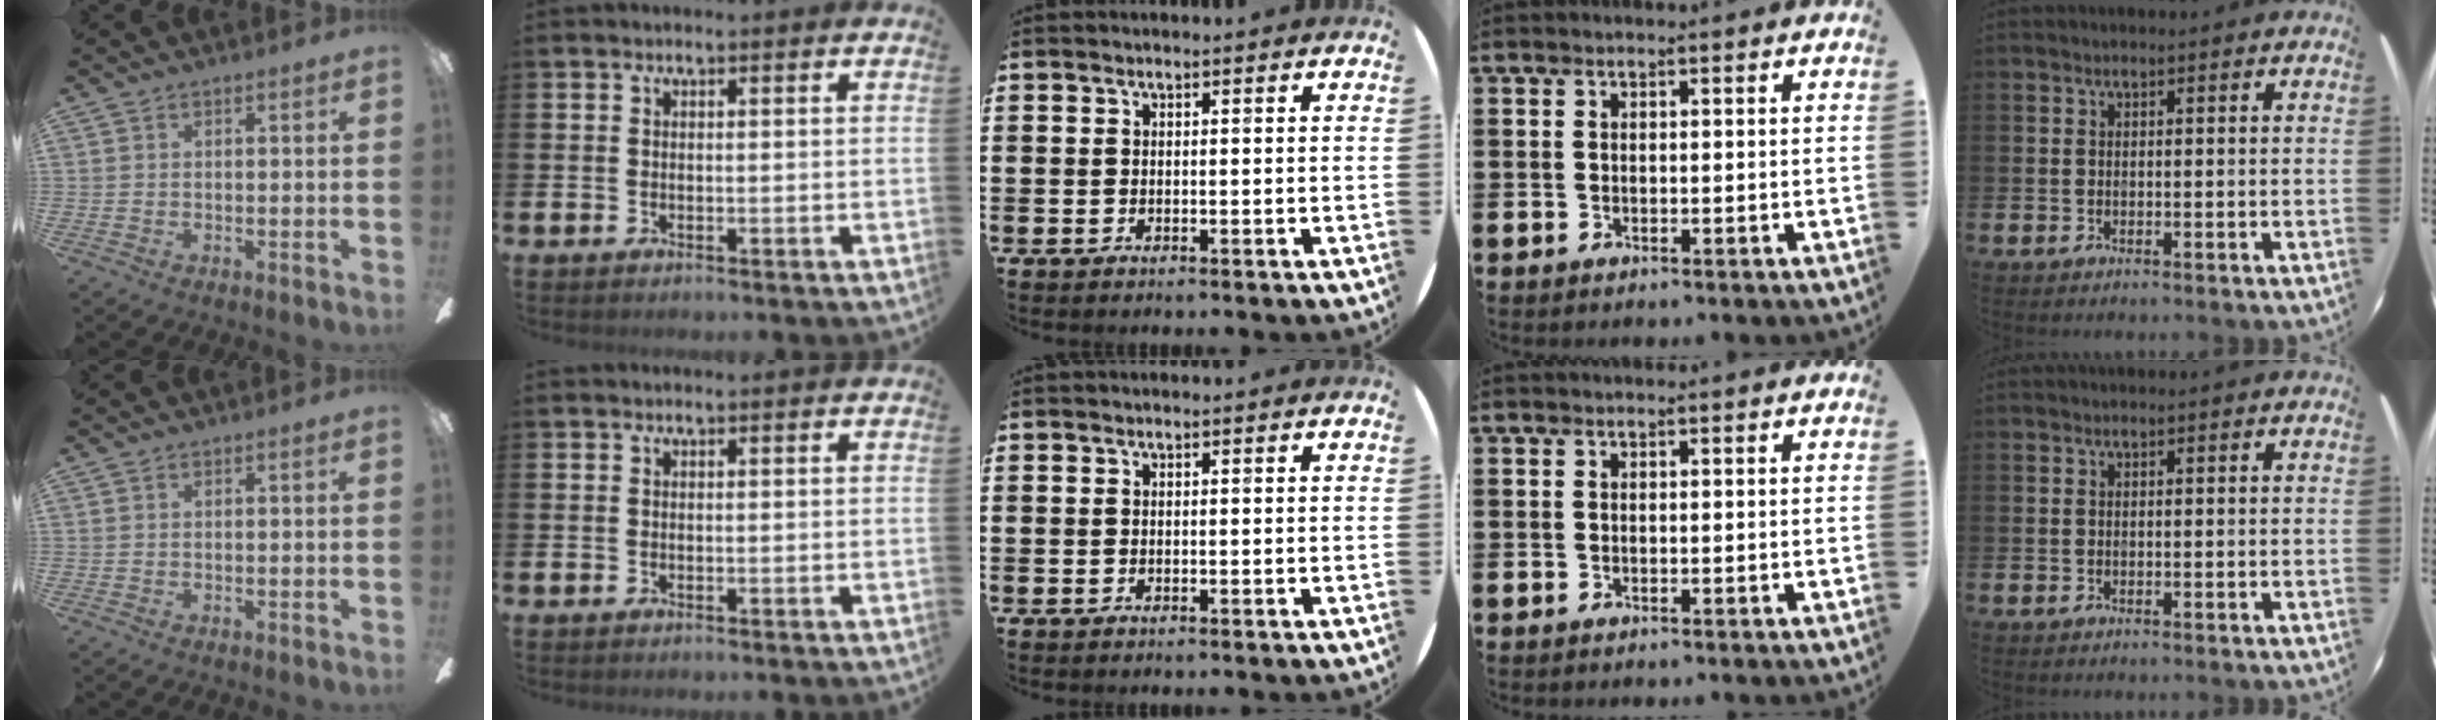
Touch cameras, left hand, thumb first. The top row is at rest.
{}